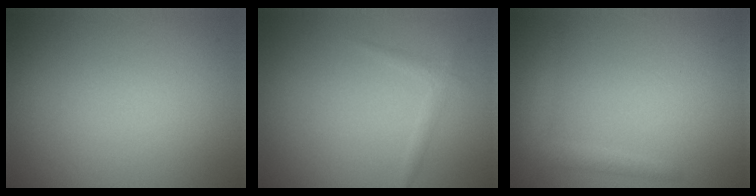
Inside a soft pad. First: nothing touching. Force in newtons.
{"total": 0.9, "press": 0.9, "slide": 0.1}
{"total": 1.8, "press": 1.8, "slide": 0.2}